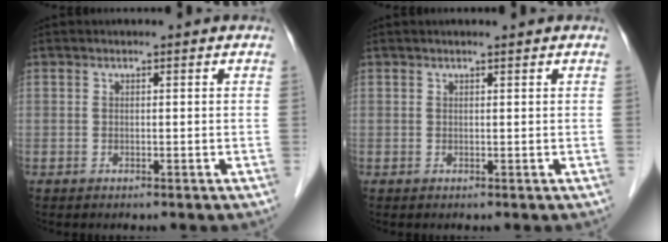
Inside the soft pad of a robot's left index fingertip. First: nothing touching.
{"total": 0.9, "force": [0.7, 0.0, 0.5], "torque": [-0.007, 0.006, 0.012]}